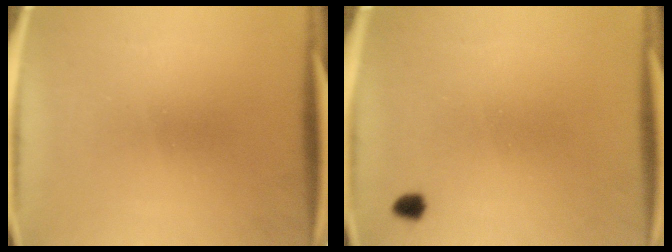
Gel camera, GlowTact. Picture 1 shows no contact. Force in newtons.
{"total": 1.4}